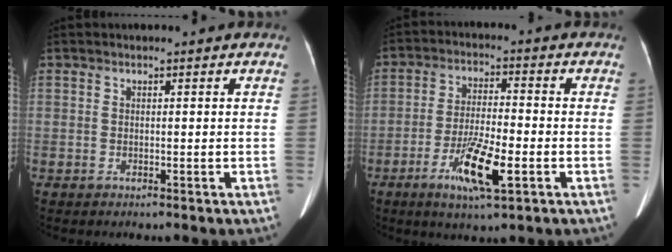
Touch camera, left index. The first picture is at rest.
{"total": 9.0, "force": [-3.9, 1.3, 8.0], "torque": [-0.151, -0.015, -0.066]}